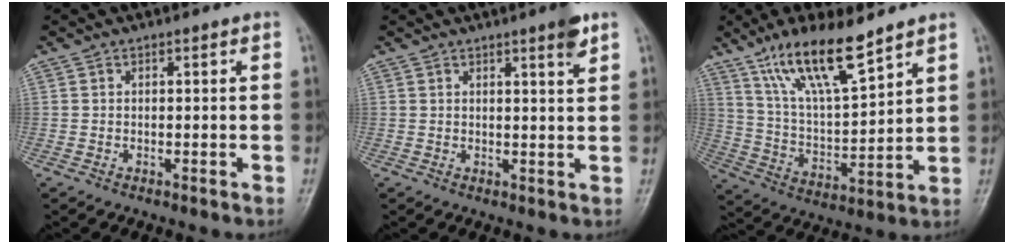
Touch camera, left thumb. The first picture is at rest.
{"total": 3.5, "force": [2.2, 0.2, 2.7], "torque": [-0.035, -0.015, 0.031]}
{"total": 15.0, "force": [10.4, 3.7, 10.2], "torque": [-0.171, -0.054, 0.204]}